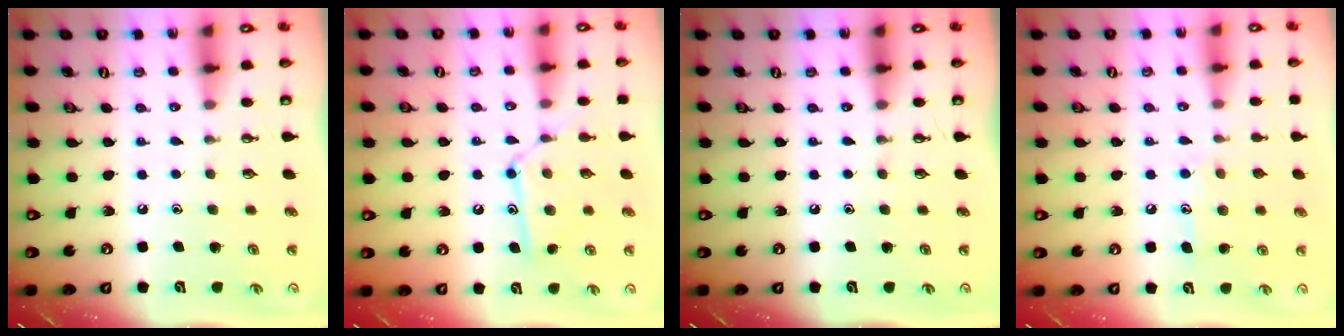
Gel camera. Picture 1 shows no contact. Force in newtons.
{"total": 12.9, "press": 12.9, "slide": 0.8}
{"total": 0.0}
{"total": 8.7, "press": 8.7, "slide": 0.6}